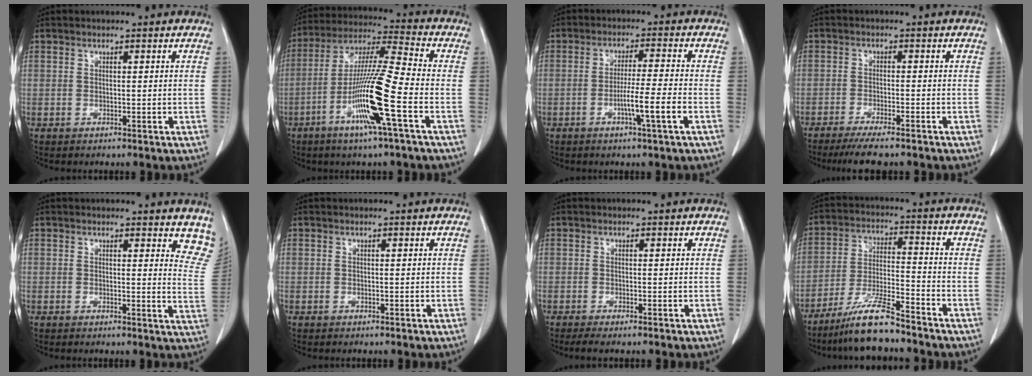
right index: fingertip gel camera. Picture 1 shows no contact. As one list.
[{"total": 14.7, "force": [-5.4, -0.5, 13.7], "torque": [-0.270, -0.010, -0.107]}, {"total": 6.2, "force": [-2.3, -0.8, 5.7], "torque": [-0.097, -0.008, -0.043]}, {"total": 6.8, "force": [-5.7, 0.6, 3.7], "torque": [-0.052, -0.014, -0.092]}, {"total": 7.5, "force": [6.6, 2.0, 3.0], "torque": [-0.011, -0.030, 0.044]}, {"total": 0.0}, {"total": 1.7, "force": [-1.3, 0.0, 1.1], "torque": [-0.021, -0.005, -0.025]}, {"total": 9.6, "force": [-7.8, 0.6, 5.5], "torque": [-0.109, -0.019, -0.148]}]